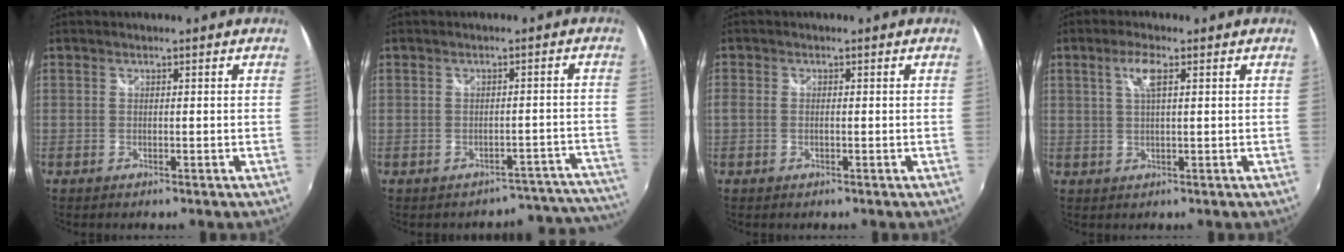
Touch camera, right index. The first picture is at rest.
{"total": 10.4, "force": [-9.9, 3.0, -0.3], "torque": [0.036, 0.049, -0.111]}
{"total": 1.2, "force": [-0.2, 0.7, 1.0], "torque": [-0.024, -0.002, -0.006]}
{"total": 3.8, "force": [1.5, 0.7, 3.5], "torque": [-0.066, 0.006, 0.027]}